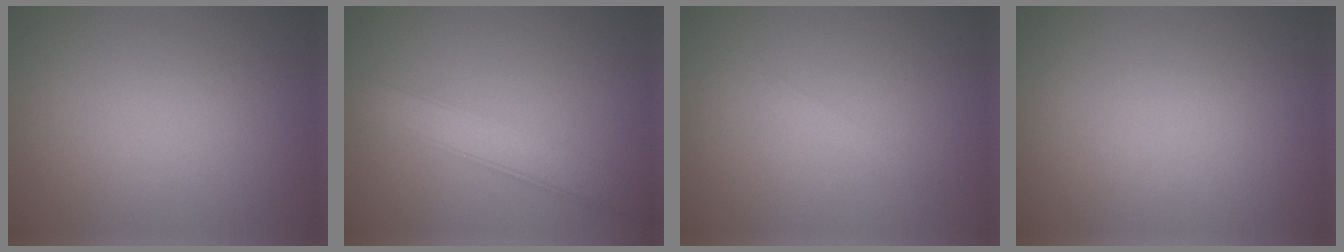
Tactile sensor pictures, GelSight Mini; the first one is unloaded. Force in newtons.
{"total": 3.8, "press": 3.8, "slide": 0.2}
{"total": 0.7, "press": 0.7, "slide": 0.0}
{"total": 0.0}